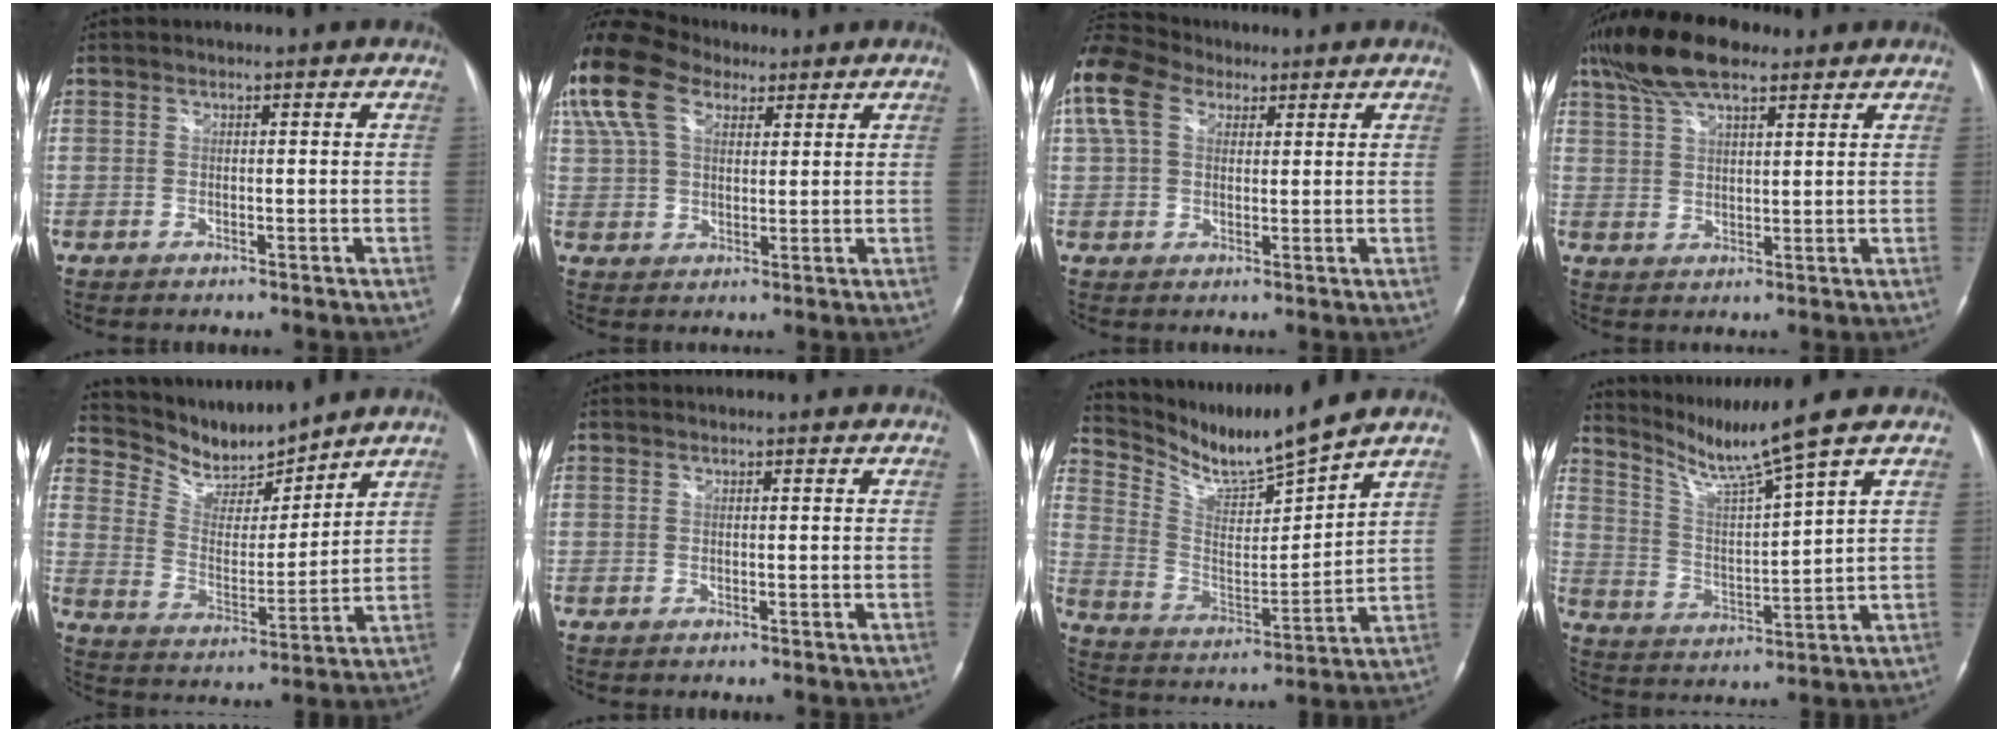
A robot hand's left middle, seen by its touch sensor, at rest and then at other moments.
{"total": 26.9, "force": [15.6, 17.1, 13.6], "torque": [-0.414, 0.107, 0.291]}
{"total": 16.9, "force": [9.6, 10.9, 8.6], "torque": [-0.251, 0.084, 0.182]}
{"total": 10.7, "force": [7.8, 3.3, 6.6], "torque": [-0.133, 0.026, 0.141]}
{"total": 10.3, "force": [10.0, 1.7, 1.8], "torque": [-0.042, -0.005, 0.193]}
{"total": 0.0}
{"total": 12.2, "force": [11.4, -0.9, 4.1], "torque": [-0.091, -0.014, 0.219]}
{"total": 9.3, "force": [7.8, -2.7, 4.2], "torque": [-0.081, -0.019, 0.151]}